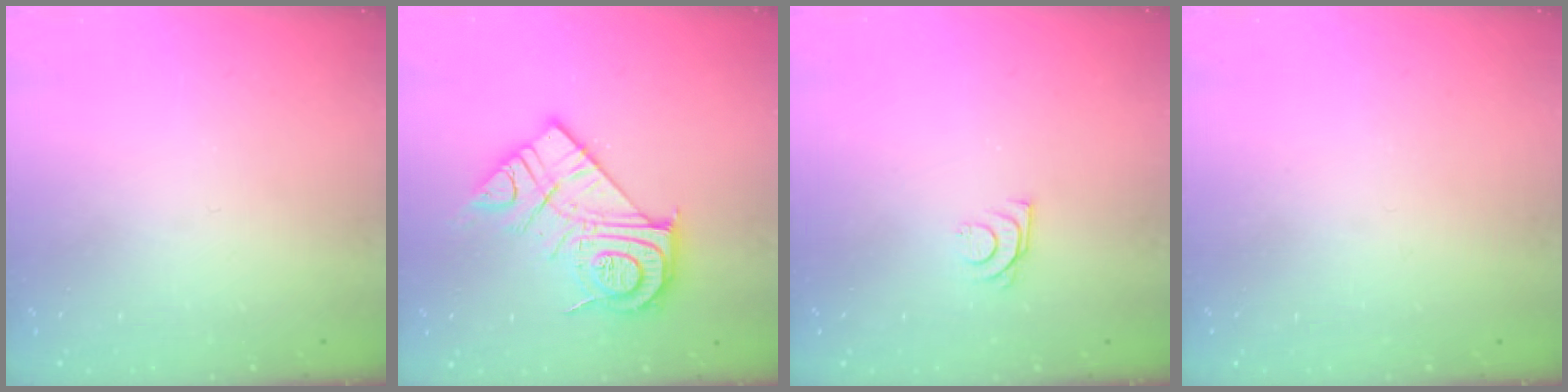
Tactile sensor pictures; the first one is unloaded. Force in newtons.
{"total": 18.1, "press": 18.0, "slide": 1.5}
{"total": 5.7, "press": 5.7, "slide": 0.5}
{"total": 2.8, "press": 2.8, "slide": 0.4}